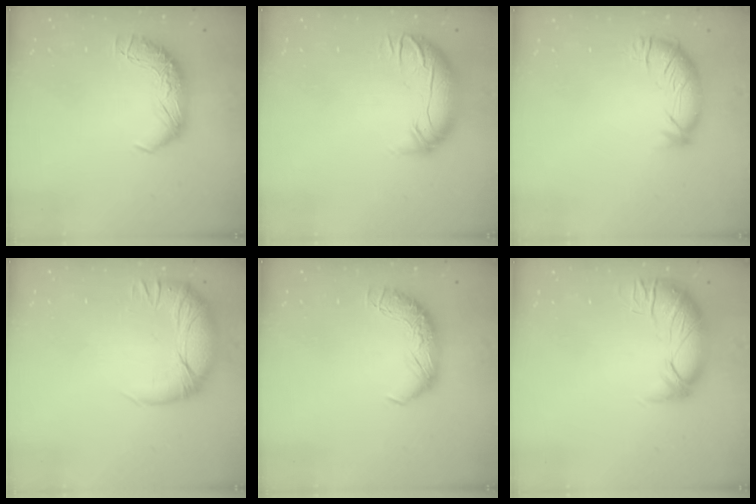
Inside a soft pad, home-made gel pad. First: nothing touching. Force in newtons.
{"total": 3.2, "press": 1.5, "slide": 2.8}
{"total": 2.9, "press": 2.0, "slide": 2.2}
{"total": 3.5, "press": 0.1, "slide": 3.5}
{"total": 0.0}
{"total": 2.9, "press": 1.4, "slide": 2.5}